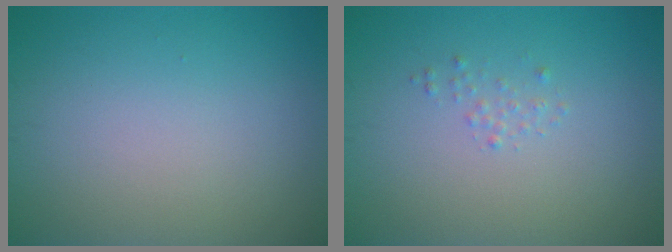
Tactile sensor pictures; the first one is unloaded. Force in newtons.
{"total": 0.7, "press": 0.7, "slide": 0.1}